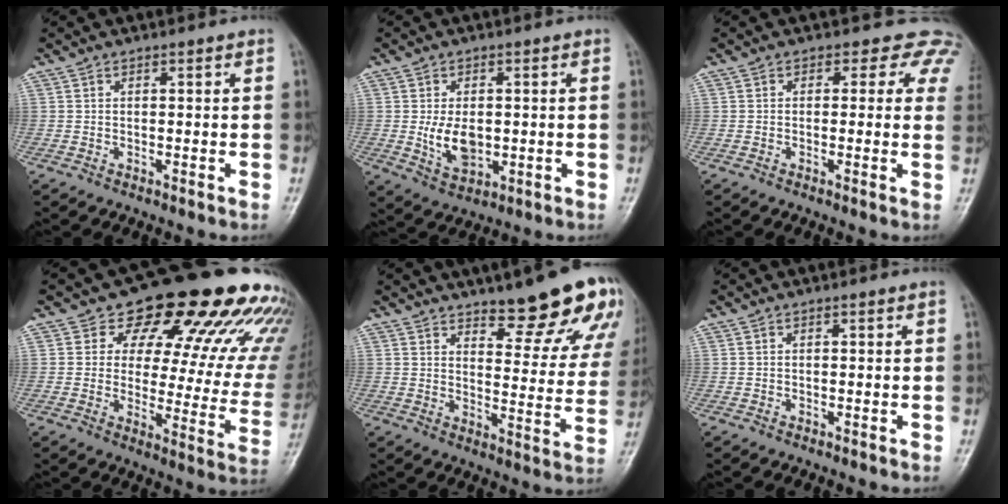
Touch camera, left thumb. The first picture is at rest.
{"total": 6.9, "force": [-0.2, 4.5, 5.3], "torque": [-0.079, -0.011, 0.006]}
{"total": 6.0, "force": [4.2, 4.0, 1.5], "torque": [0.025, -0.009, 0.015]}
{"total": 25.1, "force": [16.0, 11.1, 15.9], "torque": [-0.166, -0.056, 0.195]}
{"total": 17.4, "force": [12.6, 5.0, 10.9], "torque": [-0.093, -0.084, 0.159]}
{"total": 0.0}